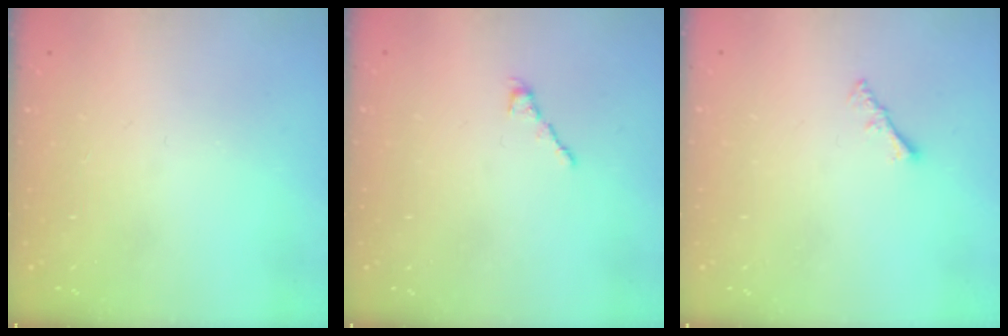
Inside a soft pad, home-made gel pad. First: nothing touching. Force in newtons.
{"total": 1.7, "press": 1.5, "slide": 0.6}
{"total": 1.6, "press": 1.5, "slide": 0.5}